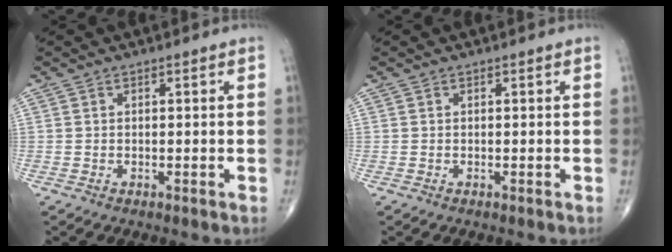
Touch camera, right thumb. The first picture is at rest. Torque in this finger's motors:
{"motor_torque": [0.00, 0.00, -0.02, 0.02, 0.01]}